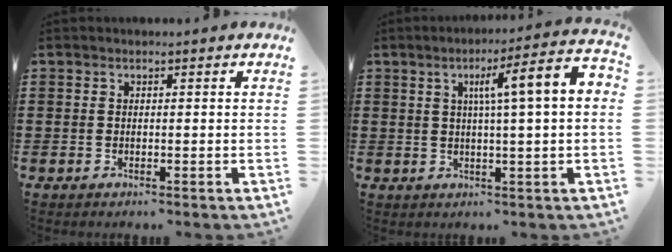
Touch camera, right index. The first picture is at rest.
{"total": 7.8, "force": [1.5, 0.2, 7.7], "torque": [-0.132, -0.008, 0.013]}